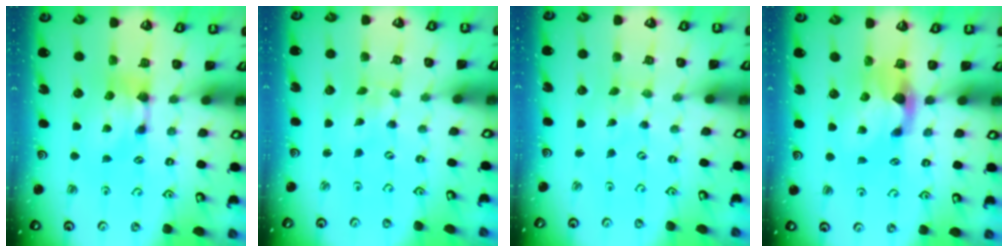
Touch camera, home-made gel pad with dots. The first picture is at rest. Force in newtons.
{"total": 6.1, "press": 6.1, "slide": 0.5}
{"total": 5.5, "press": 5.5, "slide": 0.4}
{"total": 2.0, "press": 1.6, "slide": 1.2}